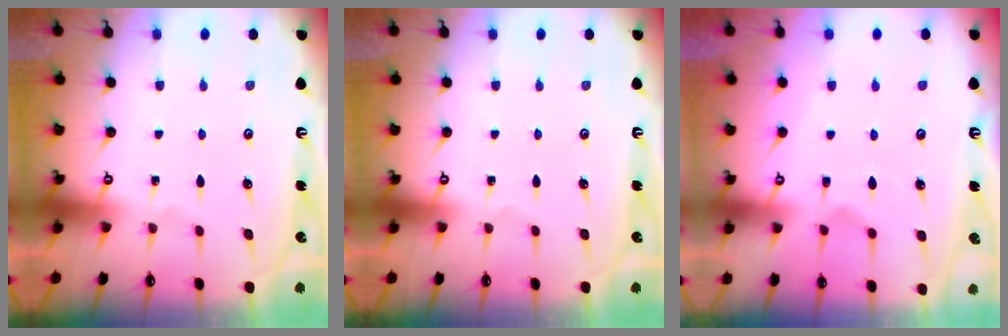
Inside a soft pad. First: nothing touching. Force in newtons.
{"total": 0.0}
{"total": 3.8, "press": 3.7, "slide": 1.0}